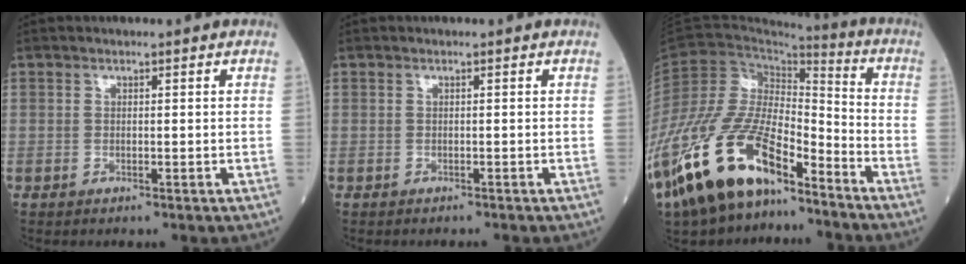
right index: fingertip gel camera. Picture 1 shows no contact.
{"total": 1.0, "force": [-0.9, -0.1, 0.4], "torque": [-0.007, 0.000, -0.013]}
{"total": 20.4, "force": [-14.2, 7.4, 12.6], "torque": [-0.276, -0.002, -0.264]}